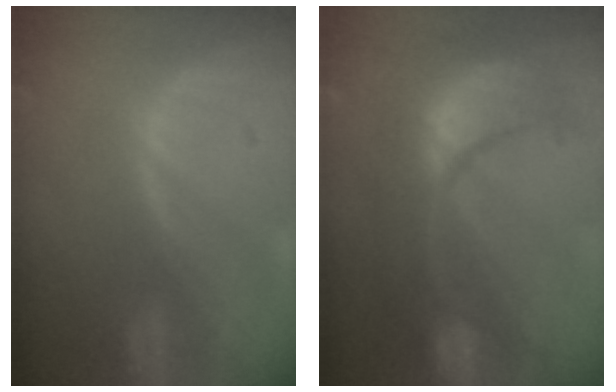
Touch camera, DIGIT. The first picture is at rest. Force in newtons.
{"total": 12.1, "press": 12.0, "slide": 1.5}